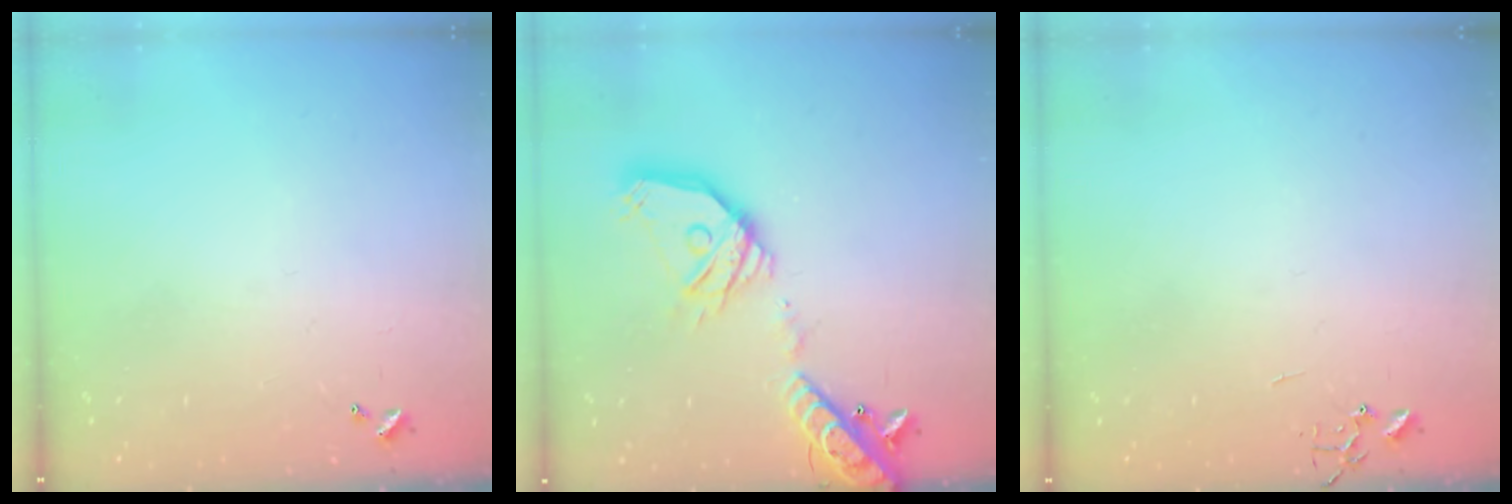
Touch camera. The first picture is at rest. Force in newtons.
{"total": 21.9, "press": 21.6, "slide": 3.8}
{"total": 0.0}